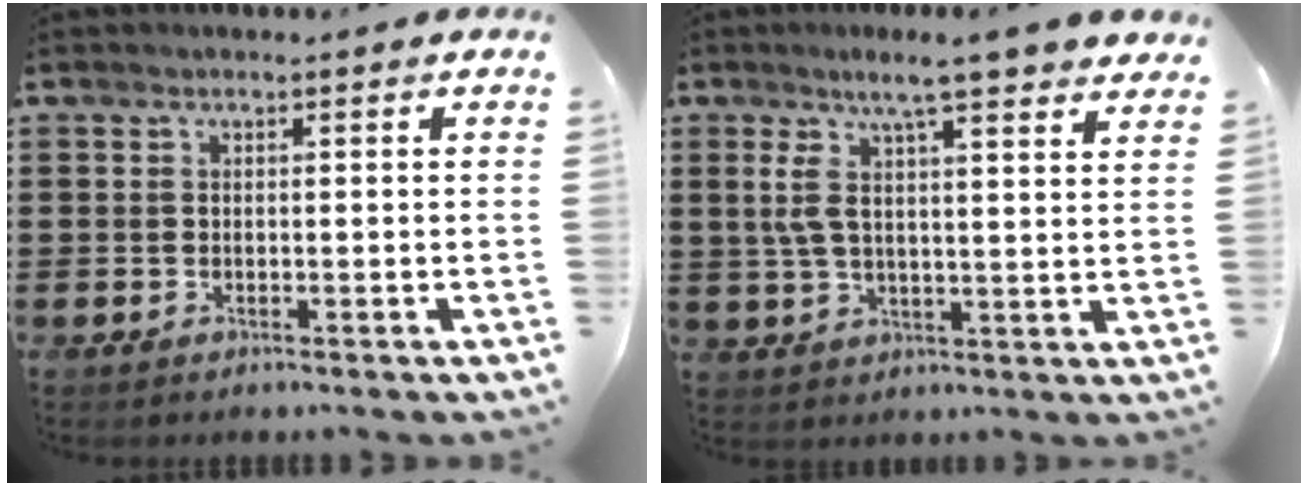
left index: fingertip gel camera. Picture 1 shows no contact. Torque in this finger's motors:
{"motor_torque": [2.14, -0.01, 0.83, 0.21]}